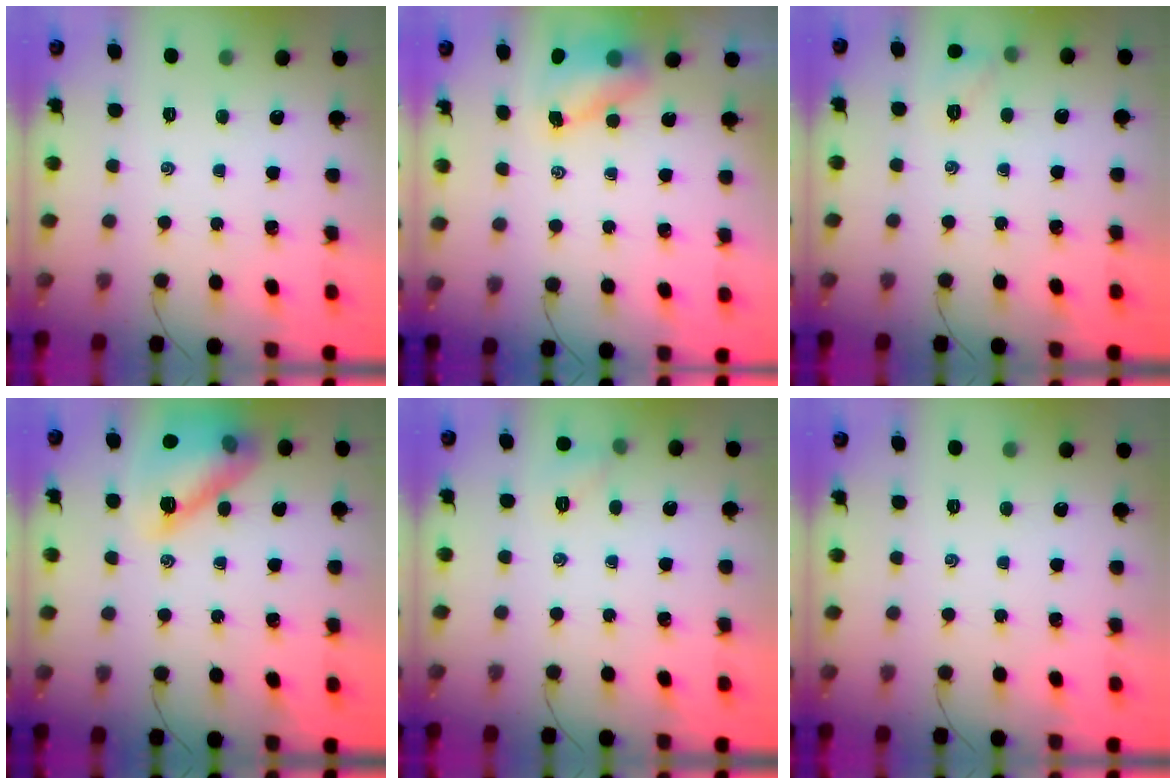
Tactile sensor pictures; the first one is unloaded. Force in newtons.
{"total": 5.7, "press": 5.7, "slide": 0.7}
{"total": 5.4, "press": 5.2, "slide": 1.4}
{"total": 14.2, "press": 14.2, "slide": 0.7}
{"total": 5.4, "press": 5.2, "slide": 1.4}
{"total": 0.0}